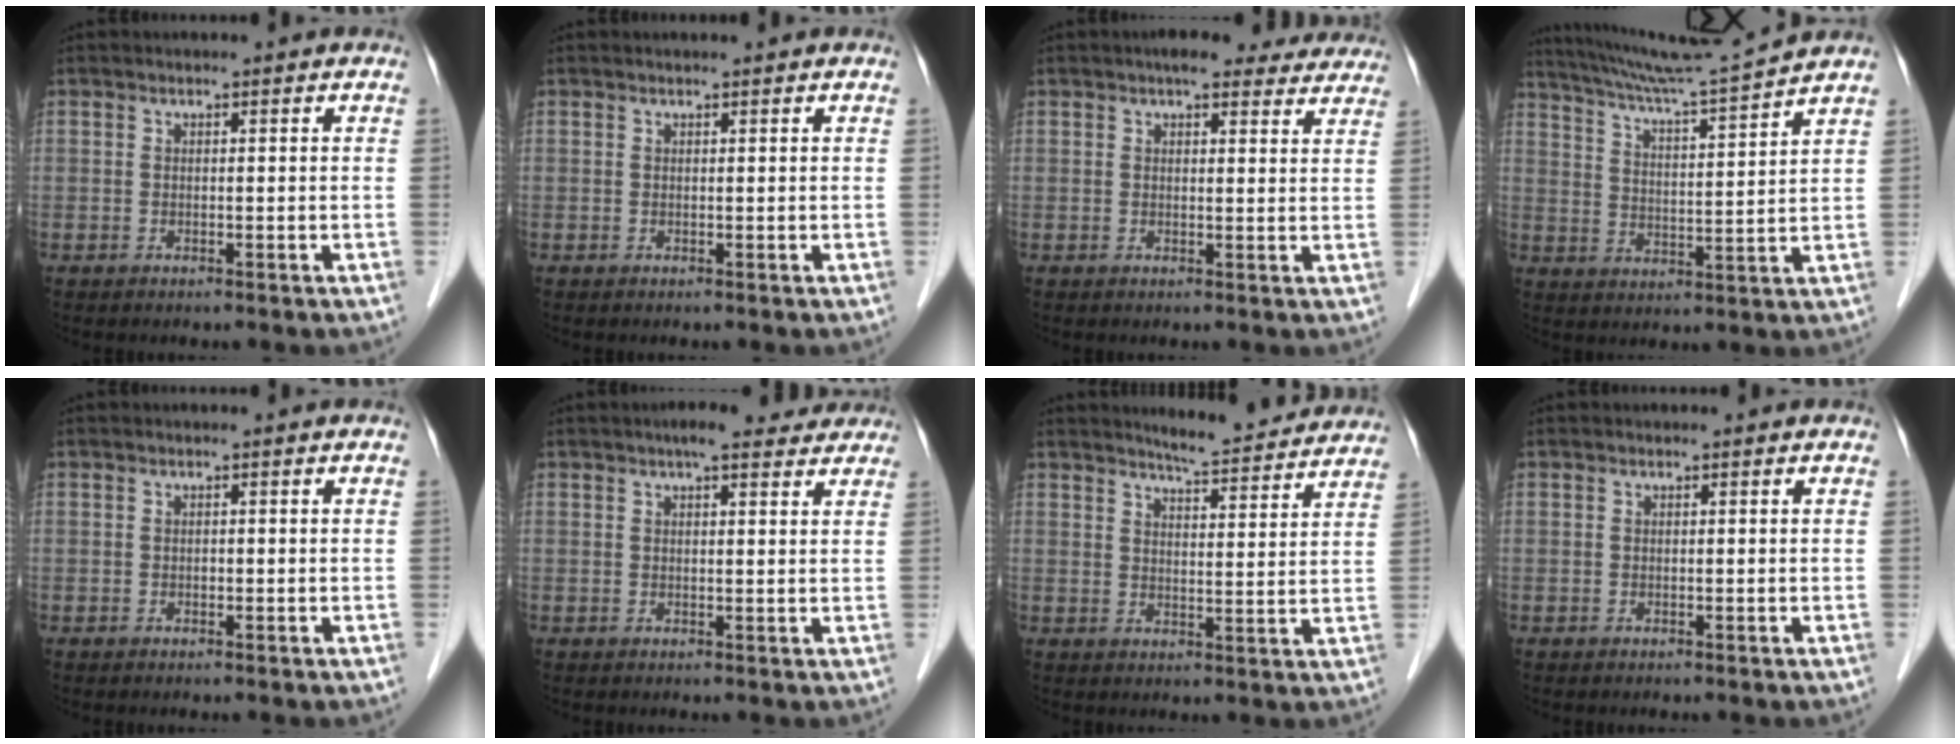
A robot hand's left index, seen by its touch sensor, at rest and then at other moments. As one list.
[{"total": 0.6, "force": [0.6, -0.1, 0.3], "torque": [-0.005, 0.004, 0.013]}, {"total": 10.7, "force": [9.5, 3.0, 4.1], "torque": [-0.030, 0.016, 0.098]}, {"total": 12.0, "force": [11.1, -3.0, 3.4], "torque": [-0.074, -0.021, 0.187]}, {"total": 0.0}, {"total": 6.7, "force": [5.5, 1.7, 3.4], "torque": [-0.043, 0.025, 0.067]}, {"total": 10.4, "force": [9.9, 0.7, 3.2], "torque": [-0.048, -0.002, 0.121]}, {"total": 0.0}]